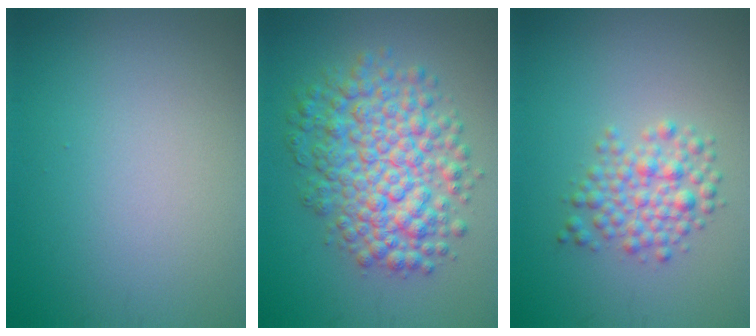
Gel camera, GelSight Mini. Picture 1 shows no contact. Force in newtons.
{"total": 7.8, "press": 7.8, "slide": 0.2}
{"total": 3.4, "press": 3.4, "slide": 0.1}